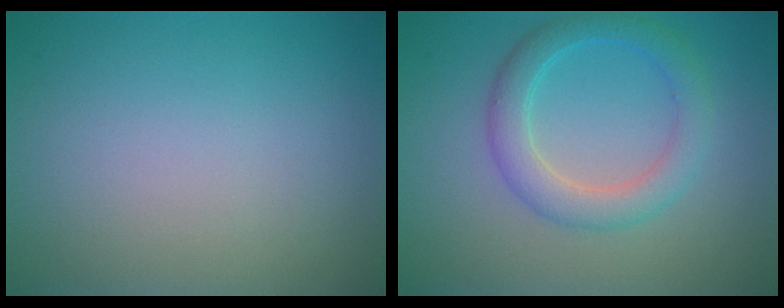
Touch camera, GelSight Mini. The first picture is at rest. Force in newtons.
{"total": 3.5, "press": 3.5, "slide": 0.1}